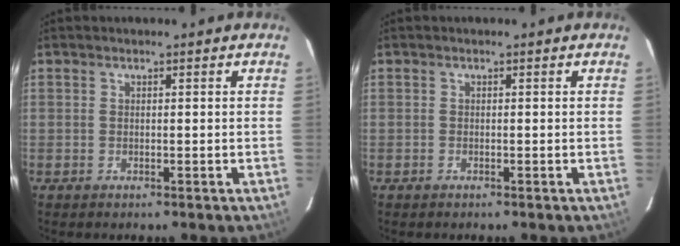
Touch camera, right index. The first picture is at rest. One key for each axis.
{"total": 0.0}